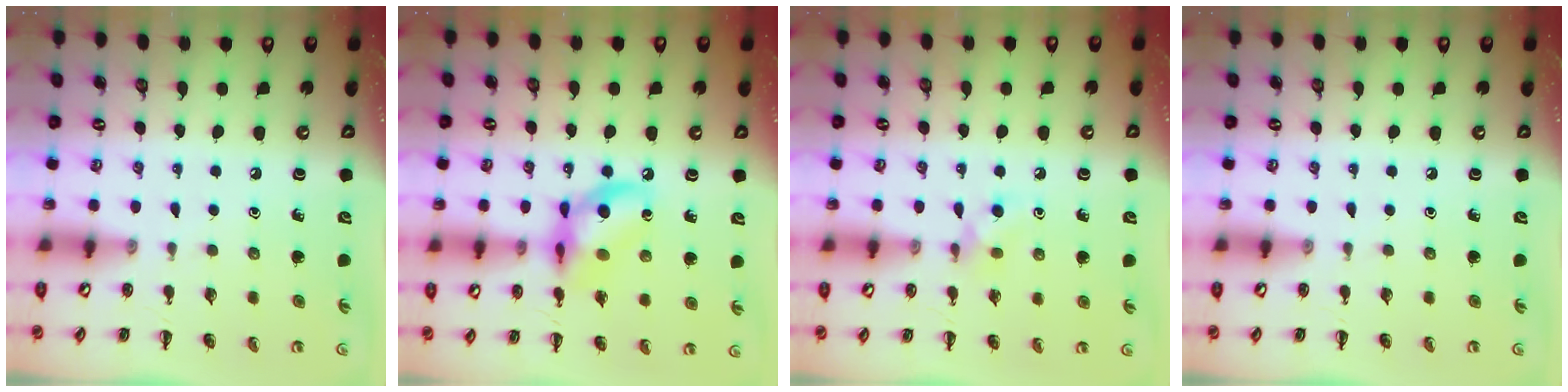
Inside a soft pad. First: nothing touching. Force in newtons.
{"total": 12.0, "press": 11.9, "slide": 1.7}
{"total": 4.7, "press": 4.4, "slide": 1.5}
{"total": 0.0}